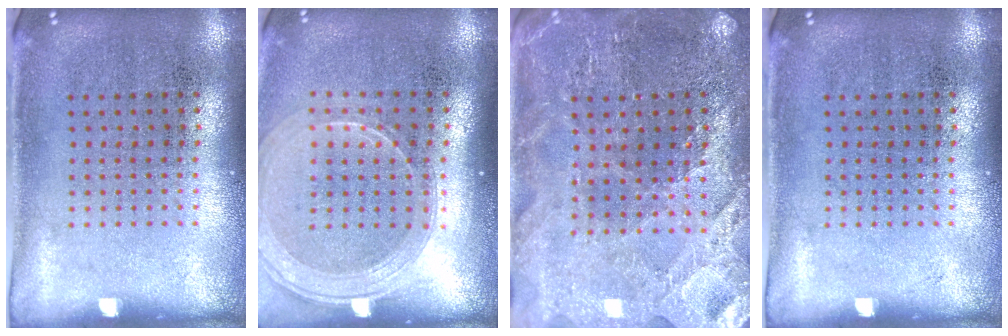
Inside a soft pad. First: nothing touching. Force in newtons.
{"total": 1.8, "press": 1.6, "slide": 0.8}
{"total": 2.6, "press": 2.6, "slide": 0.4}
{"total": 0.0}